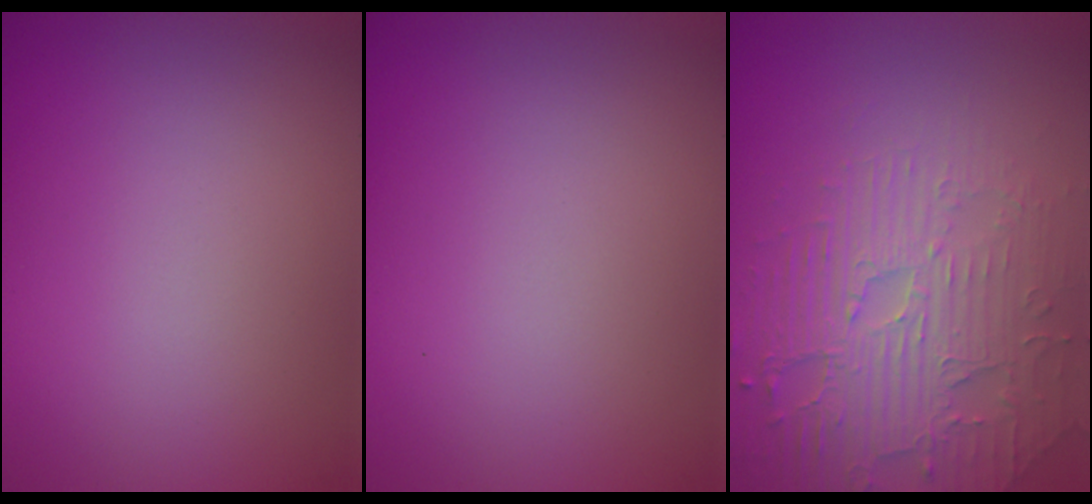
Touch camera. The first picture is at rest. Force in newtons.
{"total": 0.0}
{"total": 4.4, "press": 4.1, "slide": 1.6}